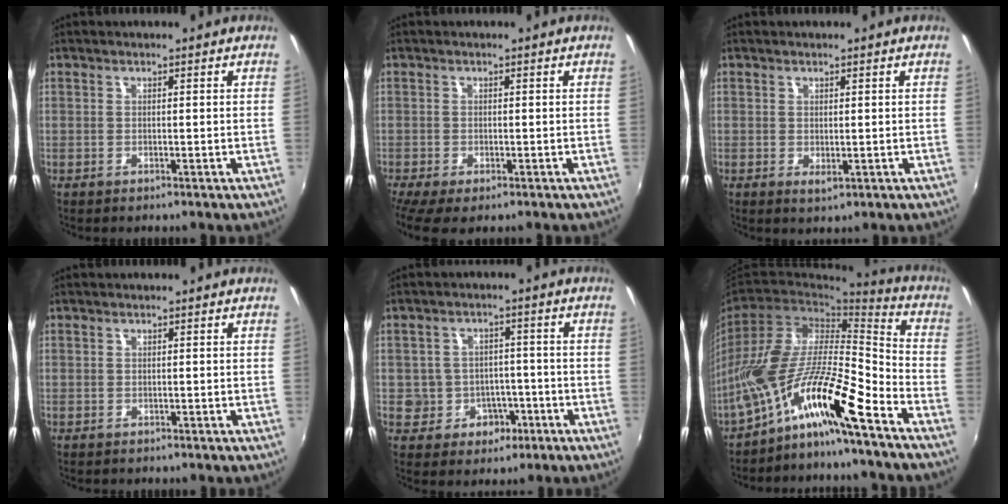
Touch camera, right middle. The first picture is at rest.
{"total": 4.4, "force": [-3.1, 1.3, 2.9], "torque": [-0.062, -0.023, -0.048]}
{"total": 1.3, "force": [0.0, 0.7, 1.1], "torque": [-0.018, -0.003, 0.001]}
{"total": 0.5, "force": [-0.3, 0.5, -0.1], "torque": [0.001, 0.000, -0.004]}
{"total": 7.3, "force": [-2.4, 6.7, 1.7], "torque": [-0.046, 0.023, -0.019]}
{"total": 14.5, "force": [-9.6, 2.4, 10.5], "torque": [-0.193, 0.011, -0.190]}